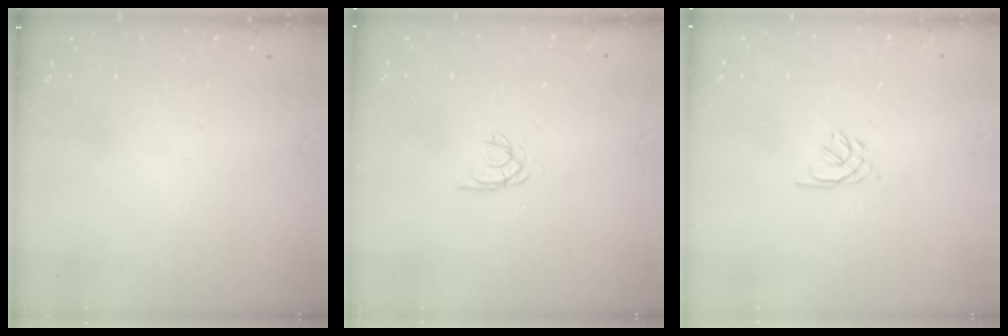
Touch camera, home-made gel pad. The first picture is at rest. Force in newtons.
{"total": 2.5, "press": 2.5, "slide": 0.1}
{"total": 1.6, "press": 1.5, "slide": 0.5}